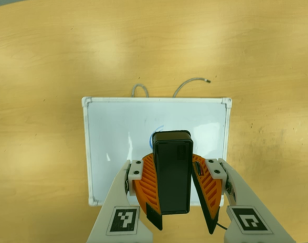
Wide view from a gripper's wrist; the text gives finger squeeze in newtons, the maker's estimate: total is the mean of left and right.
{"total": 8.3, "left": 8.8, "right": 7.8}